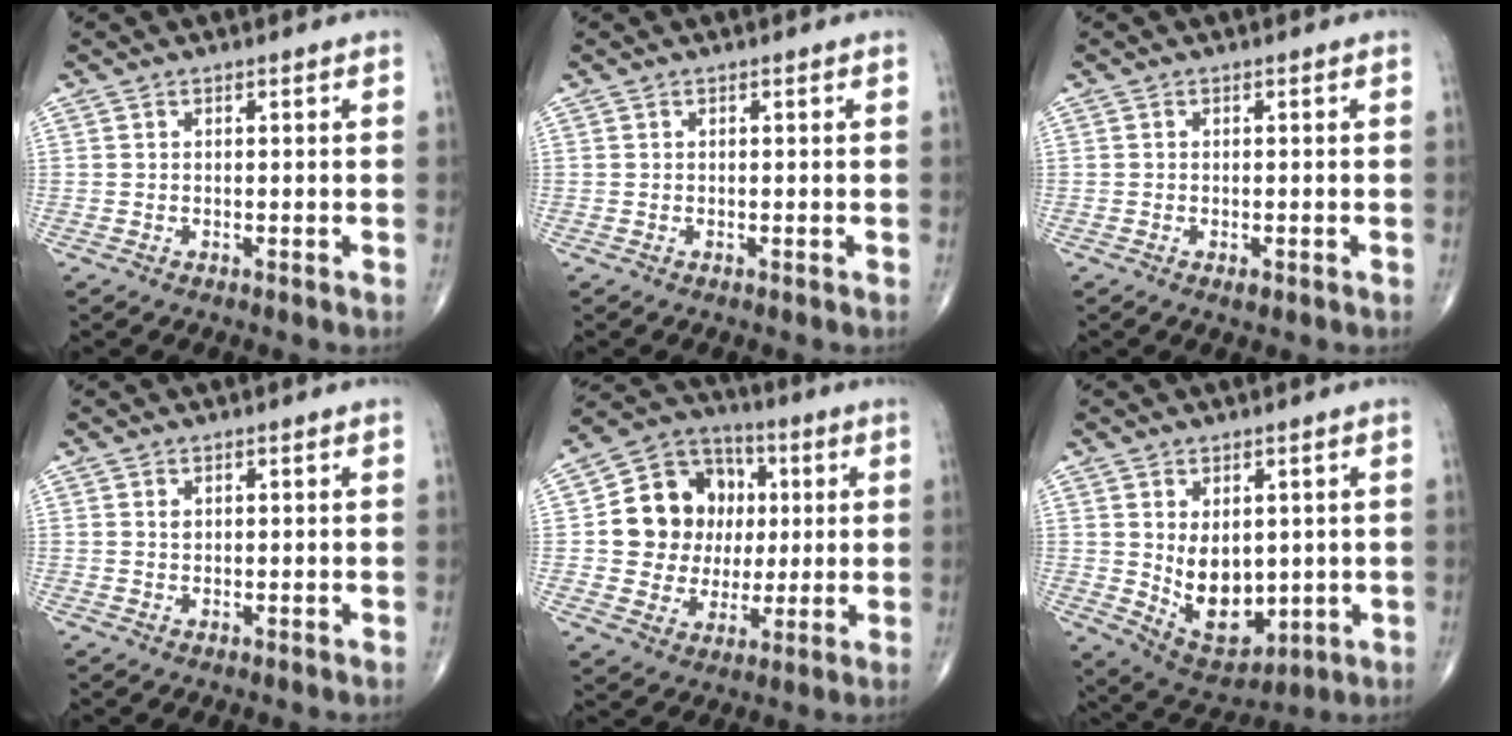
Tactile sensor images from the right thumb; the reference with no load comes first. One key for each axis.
{"total": 0.0}
{"total": 1.0, "fx": -0.5, "fy": 0.5, "fz": 0.7, "tx": -0.010, "ty": -0.001, "tz": -0.006}
{"total": 1.0, "fx": 0.4, "fy": 0.7, "fz": 0.6, "tx": -0.005, "ty": -0.001, "tz": 0.009}
{"total": 16.3, "fx": 2.0, "fy": 14.3, "fz": 7.7, "tx": -0.087, "ty": 0.021, "tz": 0.043}
{"total": 11.6, "fx": 0.0, "fy": 7.6, "fz": 8.8, "tx": -0.103, "ty": -0.015, "tz": 0.031}